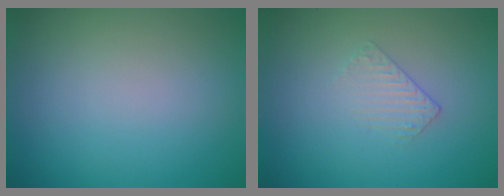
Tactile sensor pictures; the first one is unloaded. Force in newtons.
{"total": 1.0, "press": 0.3, "slide": 1.0}